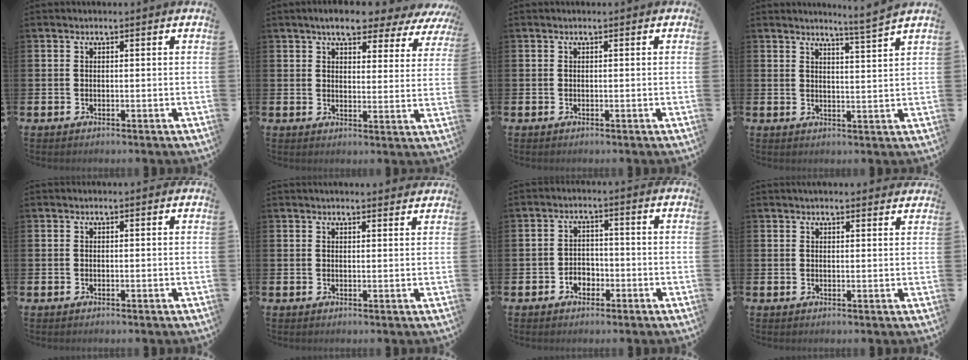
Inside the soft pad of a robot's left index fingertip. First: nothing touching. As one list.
[{"total": 6.5, "force": [5.7, 1.8, 2.4], "torque": [-0.054, -0.029, 0.097]}, {"total": 0.0}, {"total": 4.5, "force": [4.2, -1.1, 1.0], "torque": [-0.017, -0.028, 0.072]}, {"total": 0.0}, {"total": 1.4, "force": [1.4, 0.2, 0.1], "torque": [0.005, -0.006, 0.024]}, {"total": 2.6, "force": [-1.6, 1.9, 0.8], "torque": [-0.017, 0.006, -0.036]}, {"total": 1.7, "force": [1.7, 0.2, 0.1], "torque": [0.007, -0.006, 0.029]}]